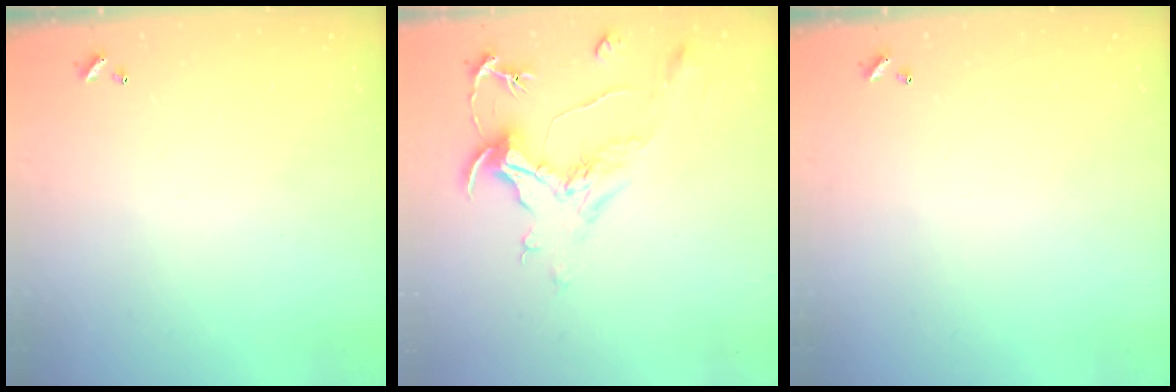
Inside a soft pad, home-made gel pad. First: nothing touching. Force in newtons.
{"total": 2.1, "press": 1.6, "slide": 1.4}
{"total": 0.0}